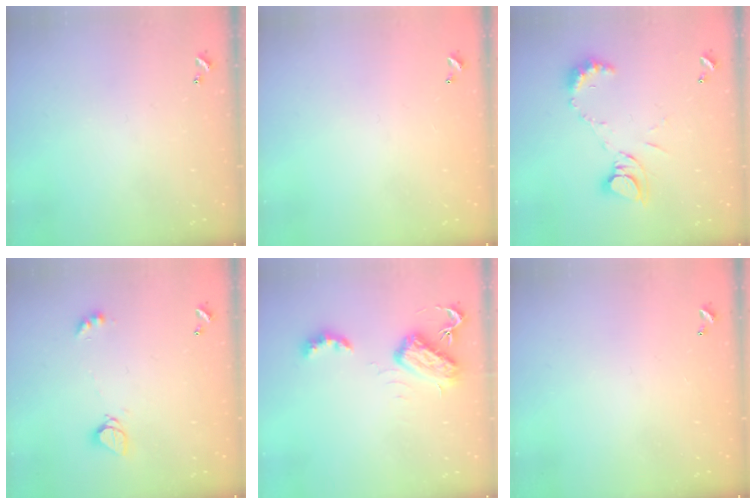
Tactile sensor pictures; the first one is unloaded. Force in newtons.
{"total": 2.8, "press": 2.8, "slide": 0.1}
{"total": 10.0, "press": 10.0, "slide": 0.9}
{"total": 4.9, "press": 4.9, "slide": 0.2}
{"total": 6.1, "press": 6.0, "slide": 0.5}
{"total": 2.8, "press": 2.8, "slide": 0.1}